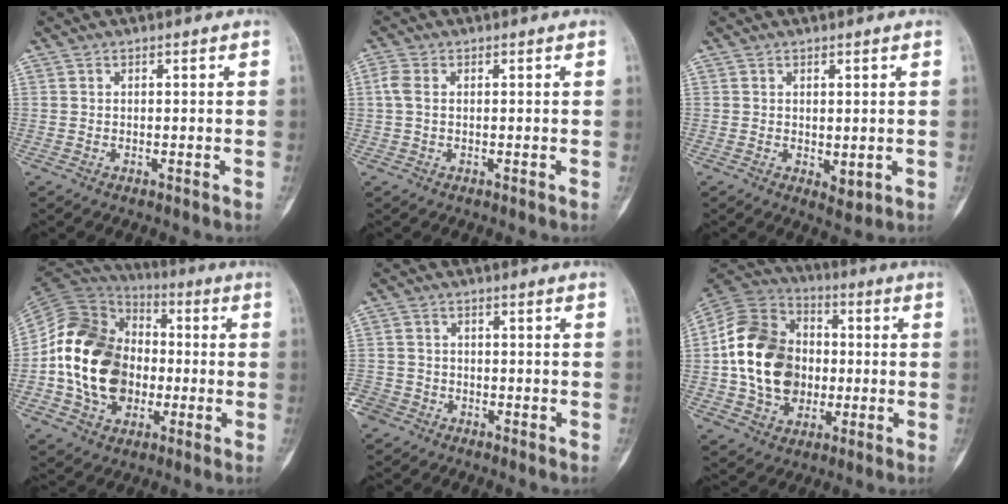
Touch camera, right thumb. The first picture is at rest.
{"total": 2.7, "force": [0.3, 1.7, 2.0], "torque": [-0.059, 0.004, 0.003]}
{"total": 2.6, "force": [-0.1, 1.5, 2.2], "torque": [-0.025, -0.009, 0.007]}
{"total": 21.6, "force": [-2.0, 16.2, 14.2], "torque": [-0.234, 0.026, -0.035]}
{"total": 5.2, "force": [-2.9, 4.2, 1.1], "torque": [-0.014, 0.016, -0.056]}
{"total": 20.7, "force": [-0.5, 15.9, 13.3], "torque": [-0.216, 0.021, -0.008]}